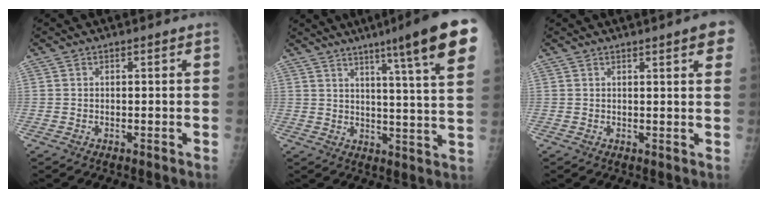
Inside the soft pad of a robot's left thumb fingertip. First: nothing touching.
{"total": 18.7, "force": [10.9, 0.9, 15.2], "torque": [-0.193, -0.039, 0.133]}
{"total": 5.3, "force": [2.9, 0.8, 4.4], "torque": [-0.038, -0.001, 0.031]}